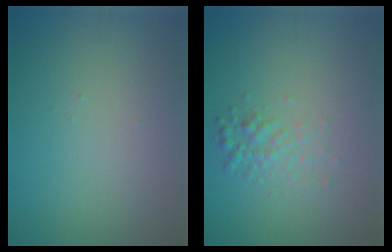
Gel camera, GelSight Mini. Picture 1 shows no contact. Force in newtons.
{"total": 1.9, "press": 1.9, "slide": 0.0}